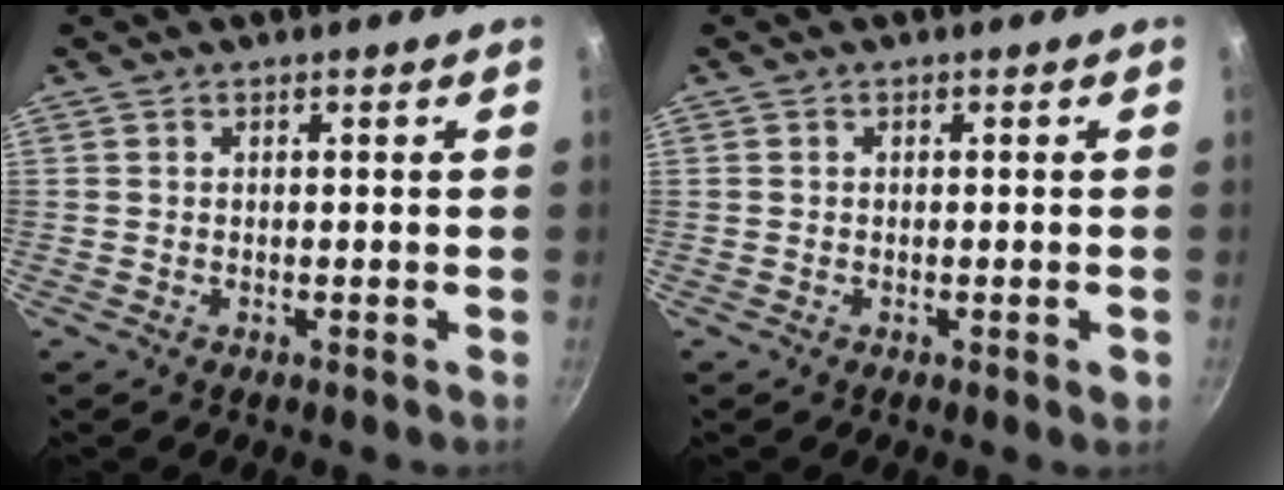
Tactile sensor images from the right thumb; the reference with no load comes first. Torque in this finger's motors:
{"motor_torque": [-0.26, 0.06, -0.26, 0.08, -0.02]}